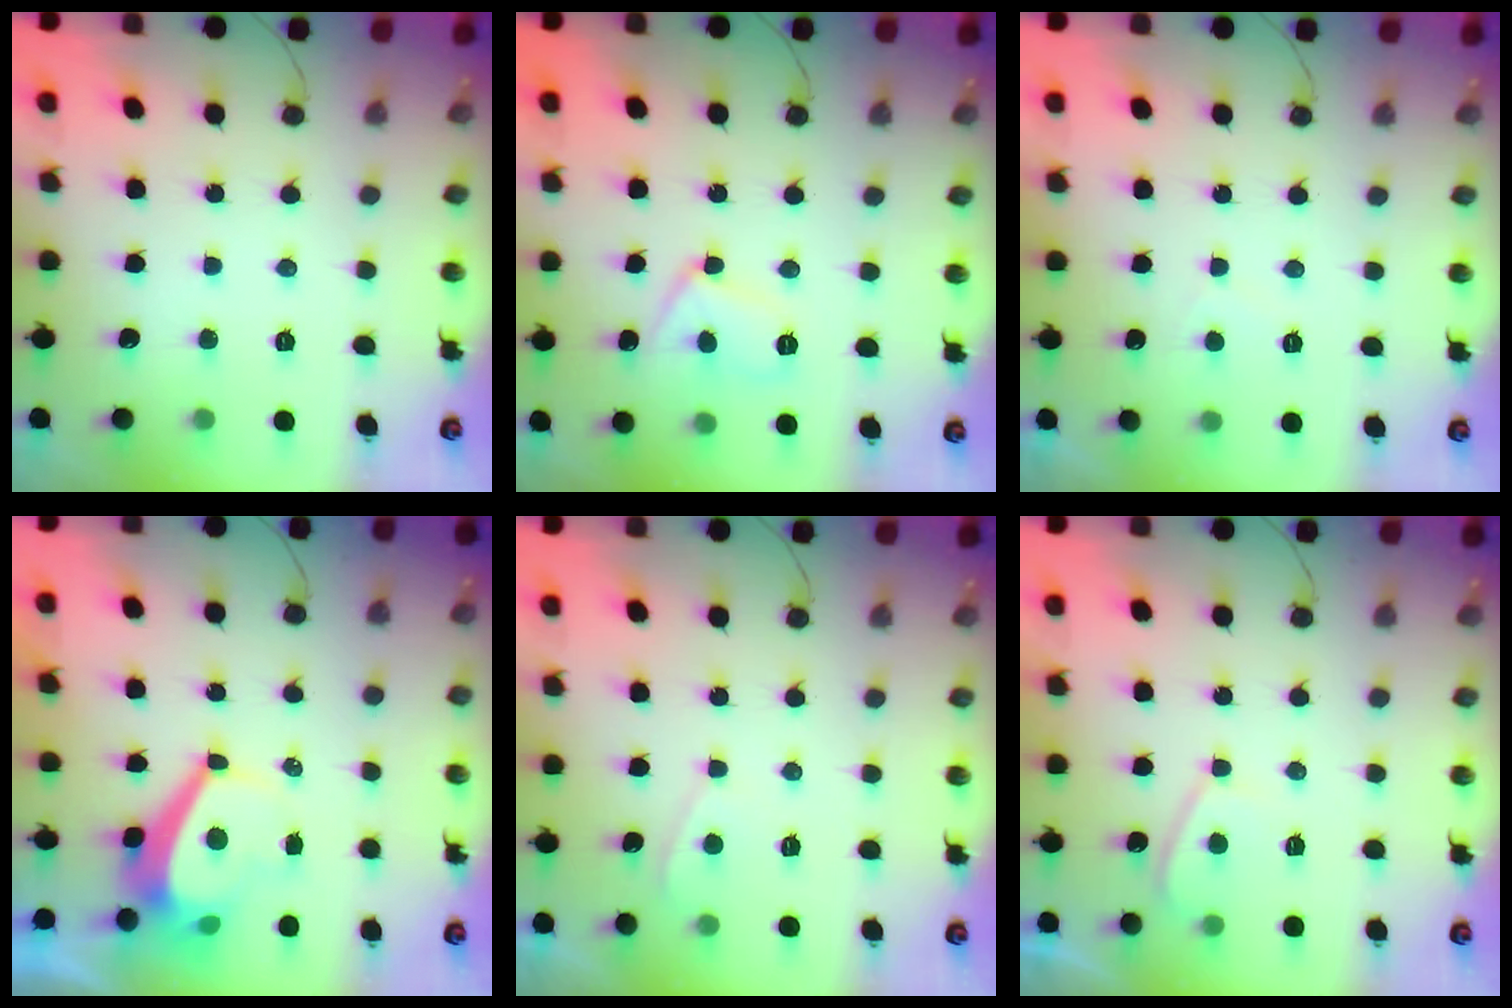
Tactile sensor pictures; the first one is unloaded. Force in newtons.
{"total": 7.2, "press": 7.1, "slide": 0.7}
{"total": 1.4, "press": 1.2, "slide": 0.7}
{"total": 4.4, "press": 4.3, "slide": 0.4}
{"total": 2.8, "press": 2.7, "slide": 0.3}
{"total": 2.8, "press": 2.8, "slide": 0.7}